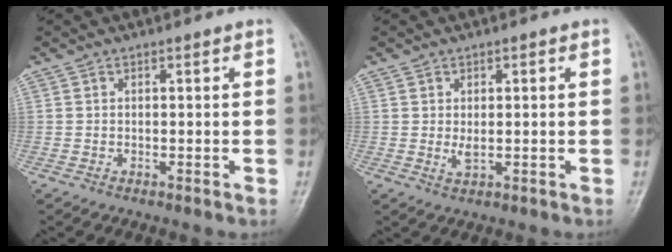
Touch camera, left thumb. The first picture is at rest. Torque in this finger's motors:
{"motor_torque": [-0.02, 0.04, 0.05, 0.00, 0.01]}